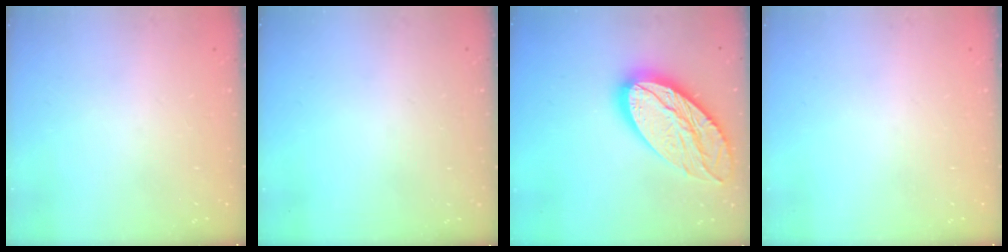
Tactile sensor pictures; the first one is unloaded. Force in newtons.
{"total": 0.0}
{"total": 23.1, "press": 23.0, "slide": 2.0}
{"total": 0.0}